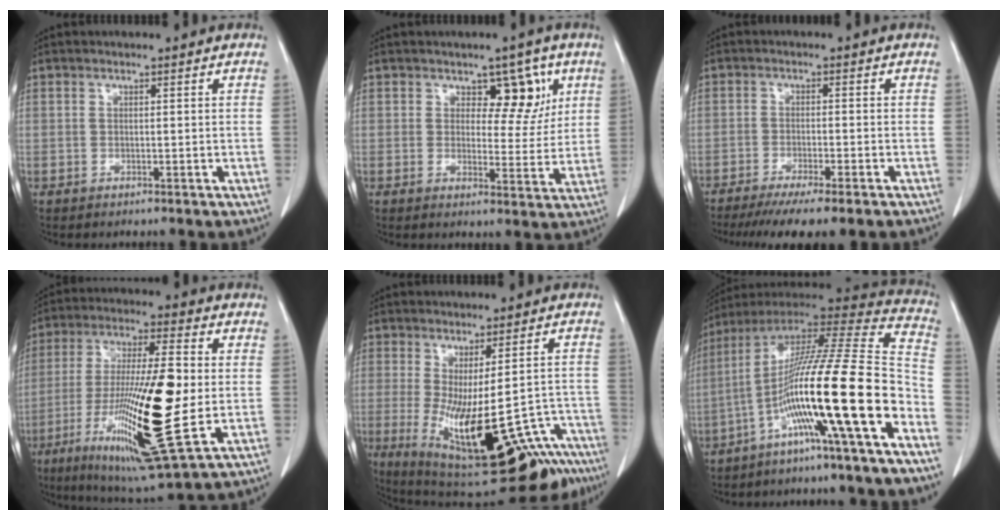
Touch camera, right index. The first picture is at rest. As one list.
[{"total": 6.1, "force": [2.9, 3.5, 4.1], "torque": [-0.037, 0.003, 0.040]}, {"total": 10.1, "force": [-8.0, 0.4, 6.1], "torque": [-0.079, -0.021, -0.122]}, {"total": 21.8, "force": [-4.7, 2.5, 21.1], "torque": [-0.408, -0.034, -0.074]}, {"total": 25.6, "force": [-14.6, 8.1, 19.4], "torque": [-0.248, -0.031, -0.179]}, {"total": 23.1, "force": [-9.5, -0.5, 21.1], "torque": [-0.347, -0.013, -0.175]}]